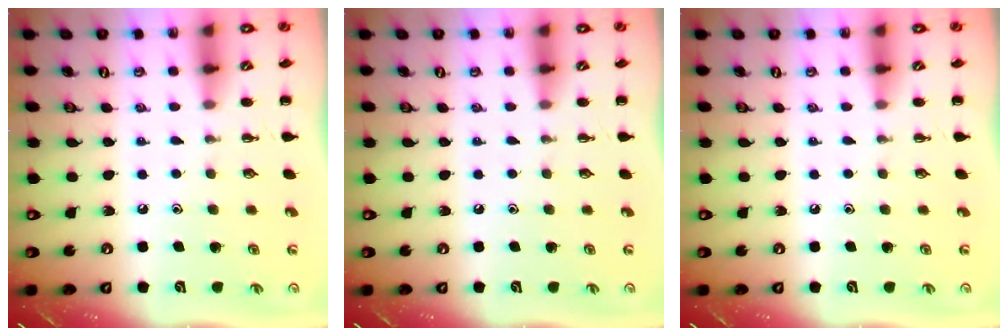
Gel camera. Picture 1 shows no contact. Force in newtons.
{"total": 0.0}
{"total": 0.0}